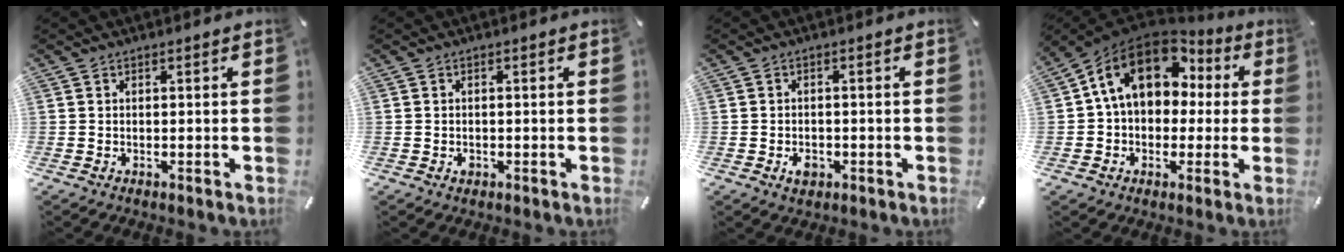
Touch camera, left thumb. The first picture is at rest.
{"total": 1.3, "force": [-0.4, 1.0, 0.7], "torque": [-0.013, 0.003, -0.008]}
{"total": 3.5, "force": [-1.3, 2.5, 2.0], "torque": [-0.041, 0.004, -0.023]}
{"total": 15.9, "force": [5.2, 11.7, 9.4], "torque": [-0.165, -0.012, 0.096]}